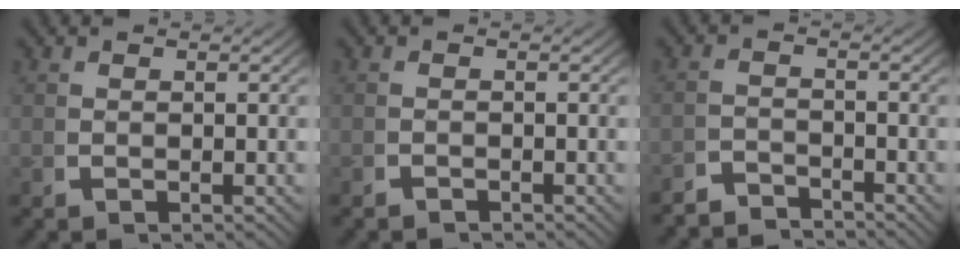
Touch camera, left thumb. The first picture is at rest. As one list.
[{"total": 1.0, "force": [-1.0, 0.2, 0.0], "torque": [0.001, -0.007, -0.016]}, {"total": 3.3, "force": [-3.3, 0.5, -0.1], "torque": [0.008, -0.014, -0.063]}]